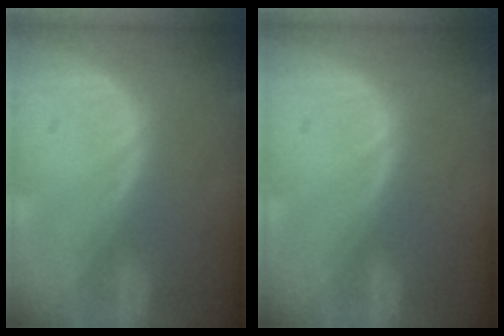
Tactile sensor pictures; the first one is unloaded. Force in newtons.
{"total": 0.0}